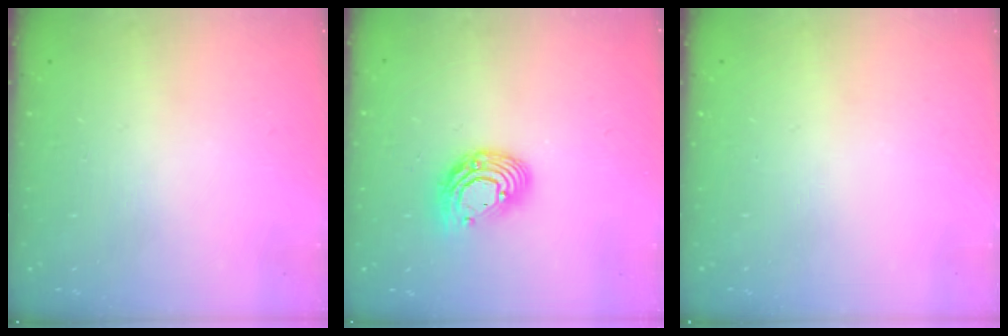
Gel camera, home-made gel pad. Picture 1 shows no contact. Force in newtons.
{"total": 11.6, "press": 11.5, "slide": 1.2}
{"total": 0.0}